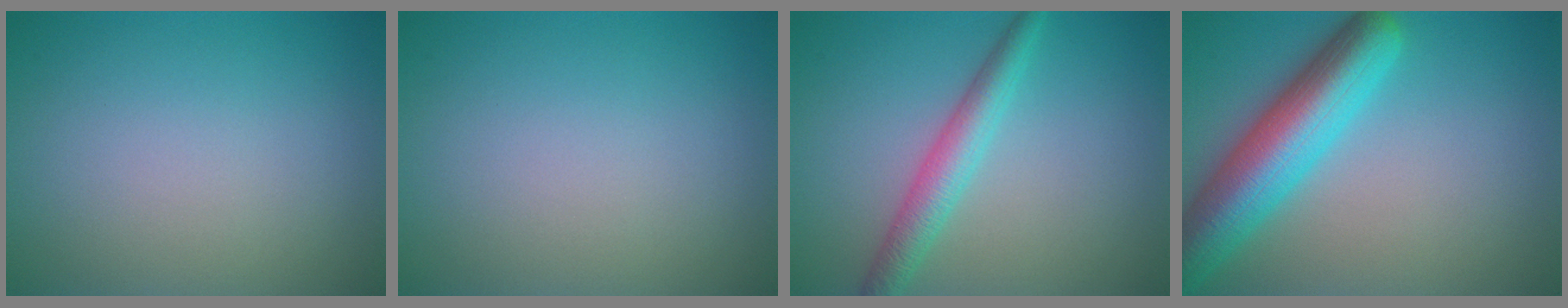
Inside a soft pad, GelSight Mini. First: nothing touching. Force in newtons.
{"total": 0.0}
{"total": 3.4, "press": 3.4, "slide": 0.1}
{"total": 8.5, "press": 8.5, "slide": 0.5}